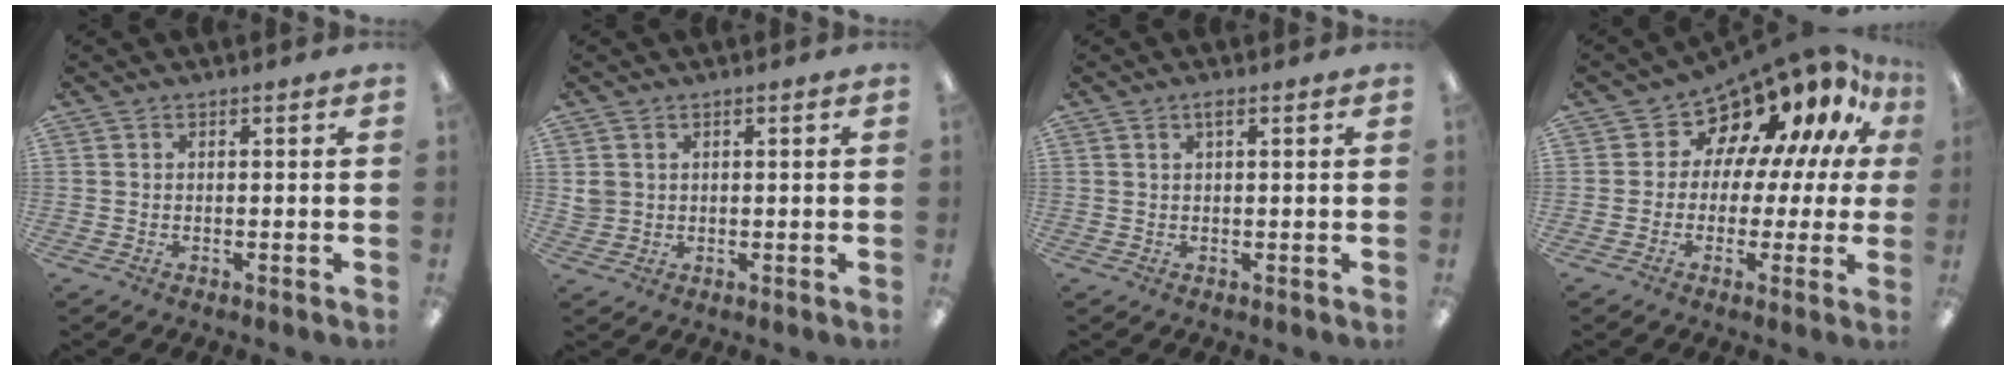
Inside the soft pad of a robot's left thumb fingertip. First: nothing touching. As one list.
[{"total": 2.1, "force": [0.7, 1.9, 0.3], "torque": [-0.011, 0.003, 0.012]}, {"total": 1.8, "force": [0.9, 0.4, 1.5], "torque": [-0.025, 0.001, 0.012]}, {"total": 11.1, "force": [8.5, 6.2, 3.5], "torque": [-0.059, -0.089, 0.148]}]